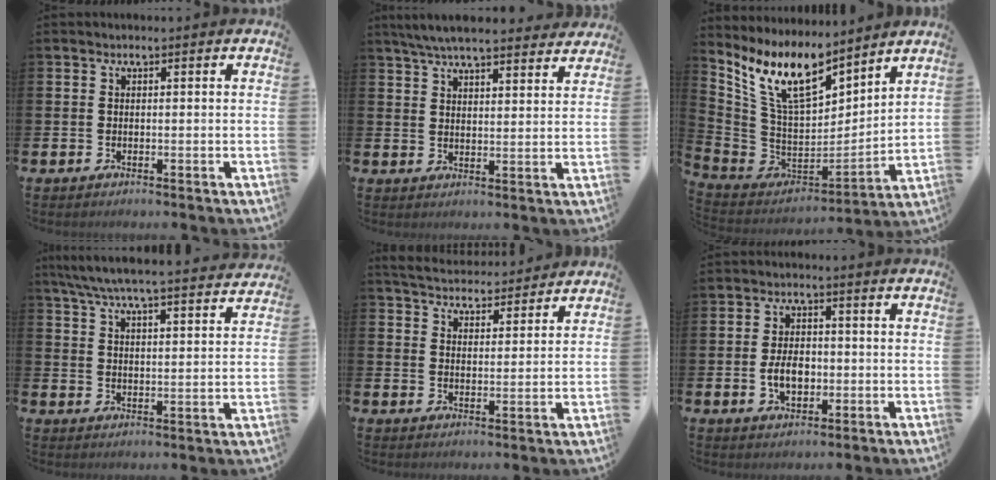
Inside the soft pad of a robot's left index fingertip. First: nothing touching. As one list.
[{"total": 6.6, "force": [6.2, 1.0, 1.9], "torque": [-0.052, -0.026, 0.113]}, {"total": 11.4, "force": [8.9, 4.1, 5.9], "torque": [-0.157, -0.047, 0.162]}, {"total": 7.0, "force": [6.6, 0.4, 2.3], "torque": [-0.071, -0.043, 0.117]}, {"total": 5.1, "force": [5.0, 0.9, 0.2], "torque": [-0.020, -0.036, 0.087]}, {"total": 4.3, "force": [-0.8, 2.8, 3.2], "torque": [-0.042, 0.000, -0.020]}]